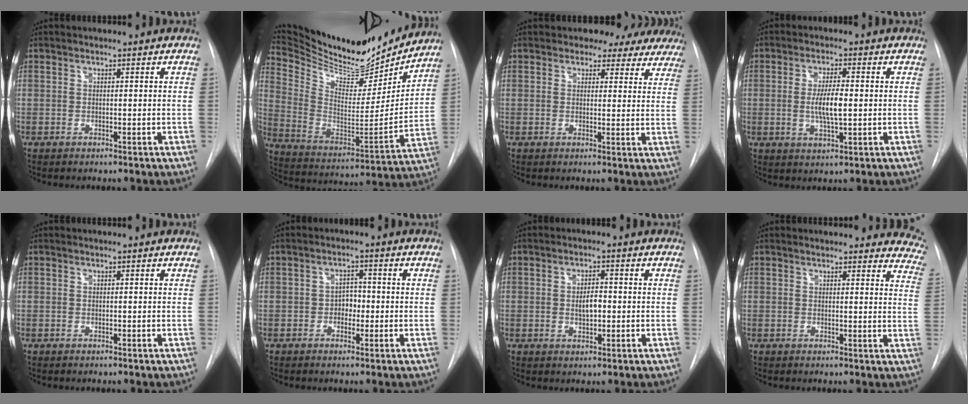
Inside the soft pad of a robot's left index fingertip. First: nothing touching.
{"total": 23.4, "force": [21.3, 5.5, 7.9], "torque": [-0.146, -0.036, 0.331]}
{"total": 11.8, "force": [10.3, 5.4, 2.0], "torque": [0.003, -0.010, 0.094]}
{"total": 5.6, "force": [-0.4, 1.1, 5.5], "torque": [-0.107, -0.006, -0.006]}
{"total": 0.0}
{"total": 2.6, "force": [-0.8, 1.9, 1.7], "torque": [-0.017, 0.006, -0.015]}
{"total": 3.2, "force": [-0.4, 1.4, 2.8], "torque": [-0.044, -0.001, -0.003]}
{"total": 14.7, "force": [13.9, 3.6, 3.2], "torque": [0.004, -0.061, 0.117]}